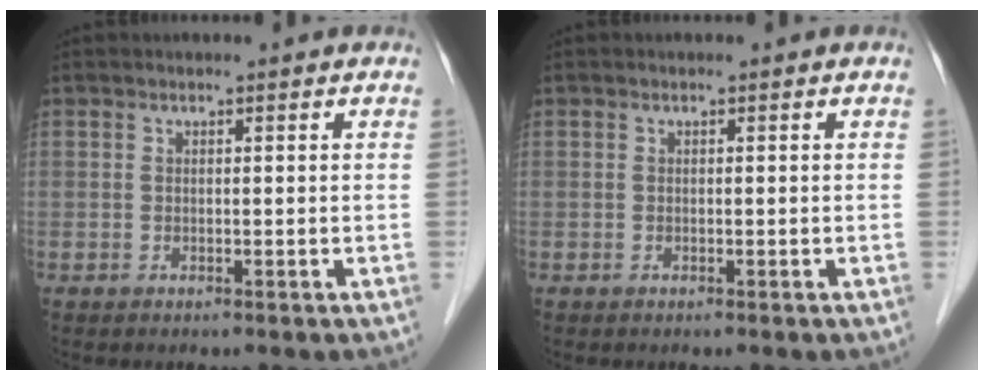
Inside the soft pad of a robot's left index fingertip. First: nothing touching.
{"total": 0.0}